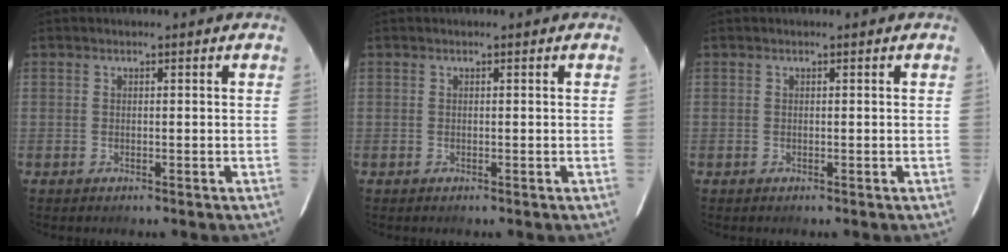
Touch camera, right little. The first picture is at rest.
{"total": 0.0}
{"total": 0.0}